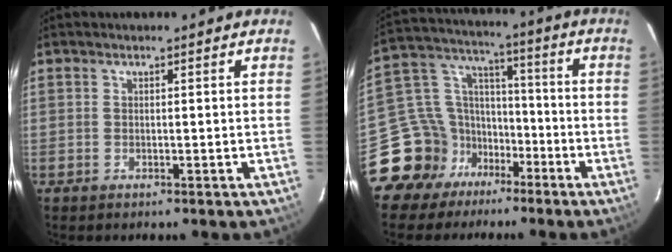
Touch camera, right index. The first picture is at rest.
{"total": 13.0, "force": [-7.8, 10.0, 2.8], "torque": [-0.076, 0.062, -0.130]}